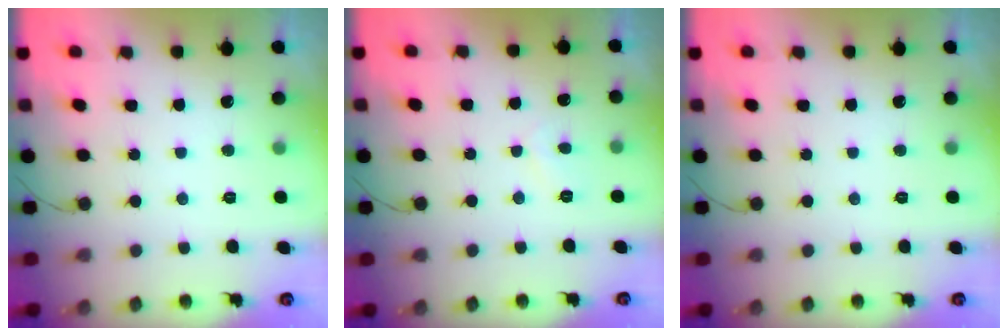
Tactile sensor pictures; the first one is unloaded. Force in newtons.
{"total": 2.0, "press": 1.9, "slide": 0.4}
{"total": 0.0}